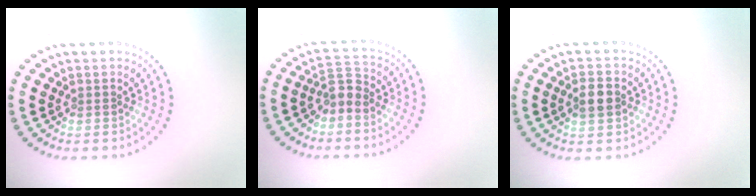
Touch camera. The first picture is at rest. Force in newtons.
{"total": 1.9, "press": 1.5, "slide": 1.0}
{"total": 2.3, "press": 2.2, "slide": 0.3}